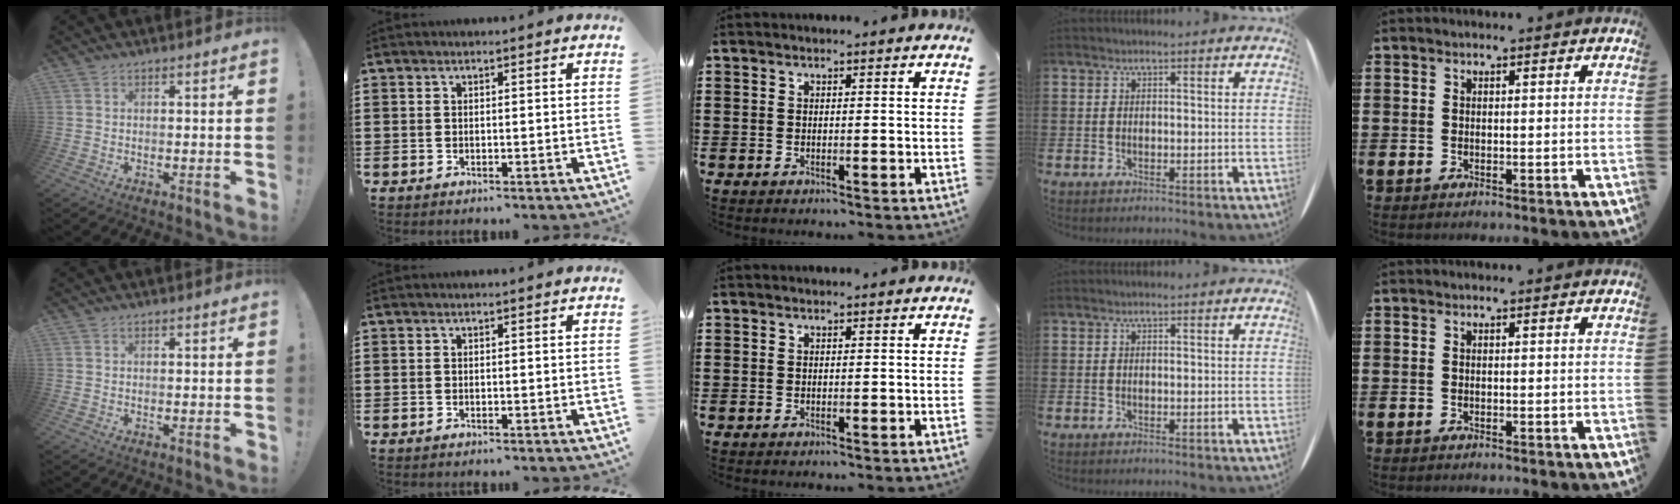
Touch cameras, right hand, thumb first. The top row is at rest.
{}